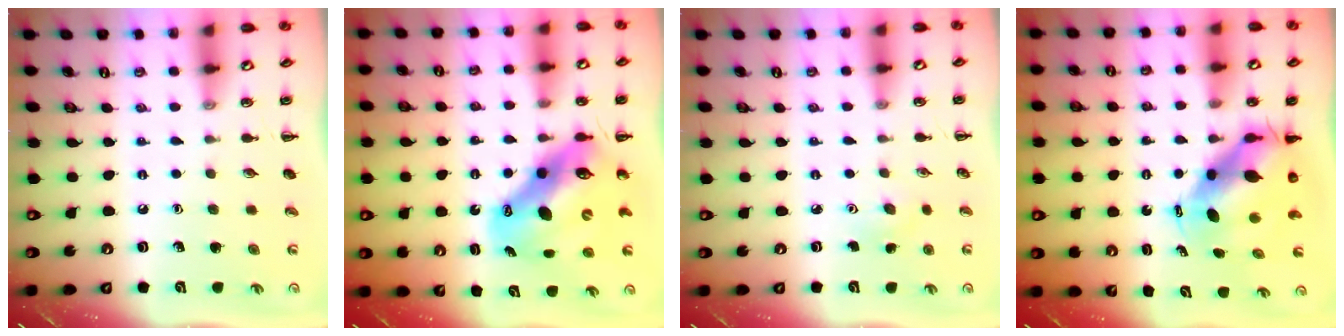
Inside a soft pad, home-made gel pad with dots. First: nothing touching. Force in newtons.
{"total": 13.3, "press": 12.8, "slide": 3.5}
{"total": 3.0, "press": 2.8, "slide": 0.8}
{"total": 7.7, "press": 7.5, "slide": 1.8}